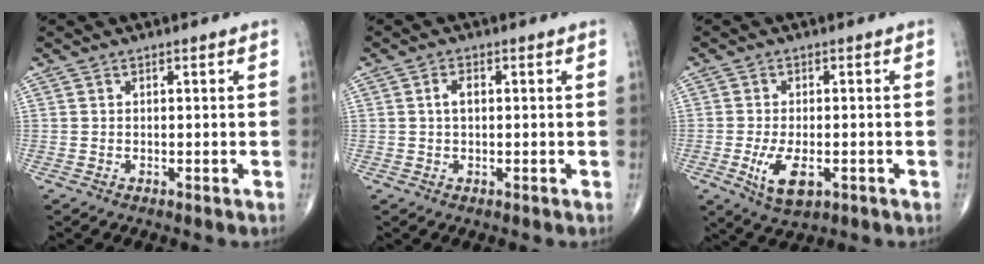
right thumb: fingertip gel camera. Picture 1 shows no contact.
{"total": 2.3, "force": [0.3, 1.2, 1.9], "torque": [-0.037, 0.007, 0.005]}
{"total": 6.8, "force": [-2.1, 3.2, 5.6], "torque": [-0.105, -0.008, -0.029]}